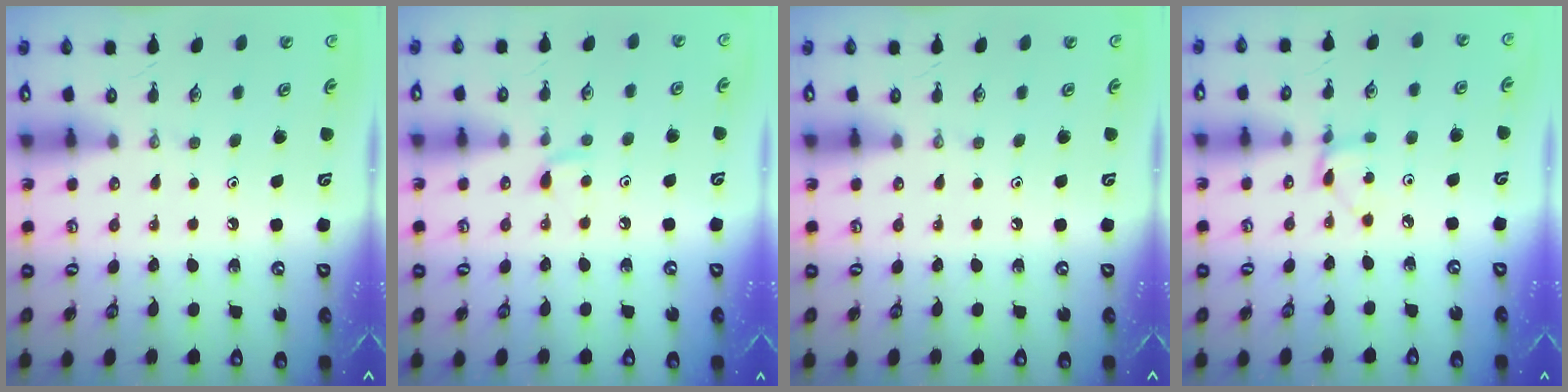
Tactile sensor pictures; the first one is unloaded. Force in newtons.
{"total": 5.2, "press": 5.2, "slide": 0.7}
{"total": 0.0}
{"total": 4.2, "press": 4.1, "slide": 0.5}